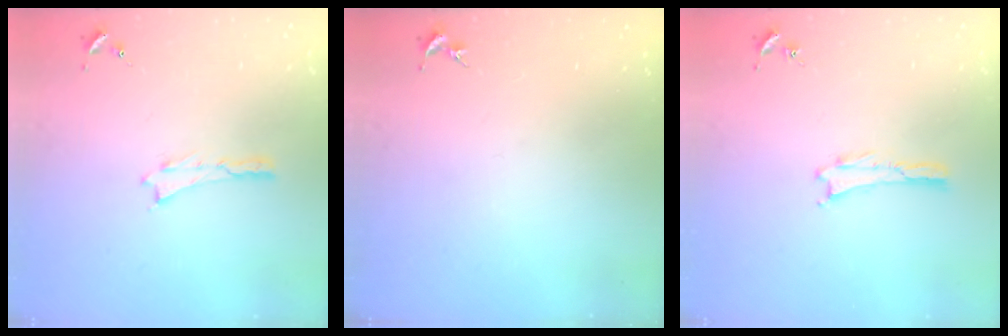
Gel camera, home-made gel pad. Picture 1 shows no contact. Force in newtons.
{"total": 0.0}
{"total": 0.0}